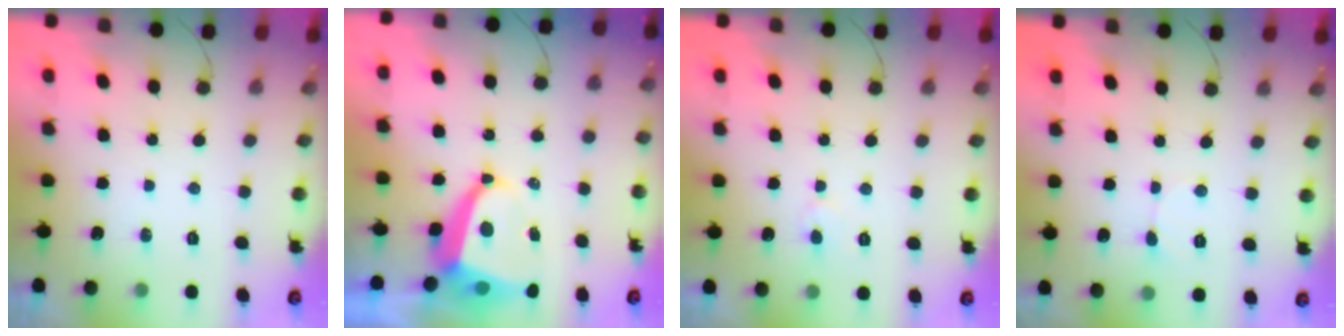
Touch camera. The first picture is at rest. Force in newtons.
{"total": 8.6, "press": 8.5, "slide": 1.0}
{"total": 3.5, "press": 3.5, "slide": 0.4}
{"total": 1.9, "press": 1.9, "slide": 0.2}